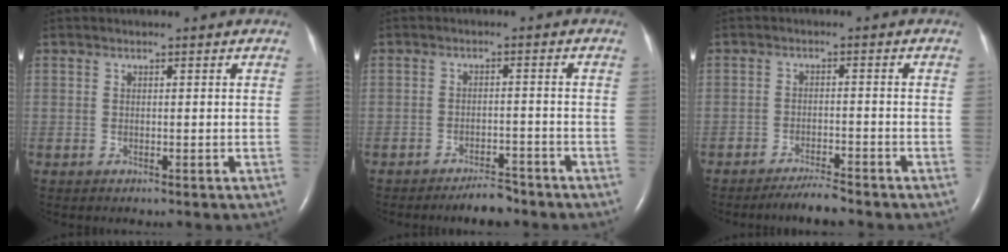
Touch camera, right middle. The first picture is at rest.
{"total": 3.8, "force": [-3.4, 0.9, 1.5], "torque": [-0.025, -0.003, -0.054]}
{"total": 2.9, "force": [-2.9, -0.3, 0.5], "torque": [-0.011, -0.015, -0.049]}